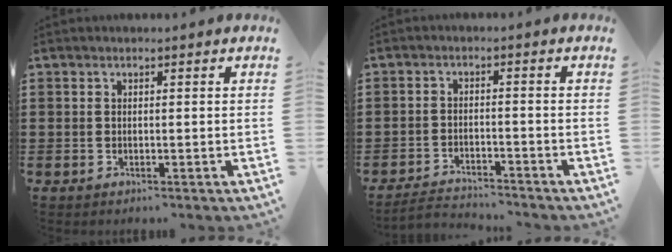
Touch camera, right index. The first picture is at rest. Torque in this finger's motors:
{"motor_torque": [-2.14, 0.00, -1.05, -0.21]}